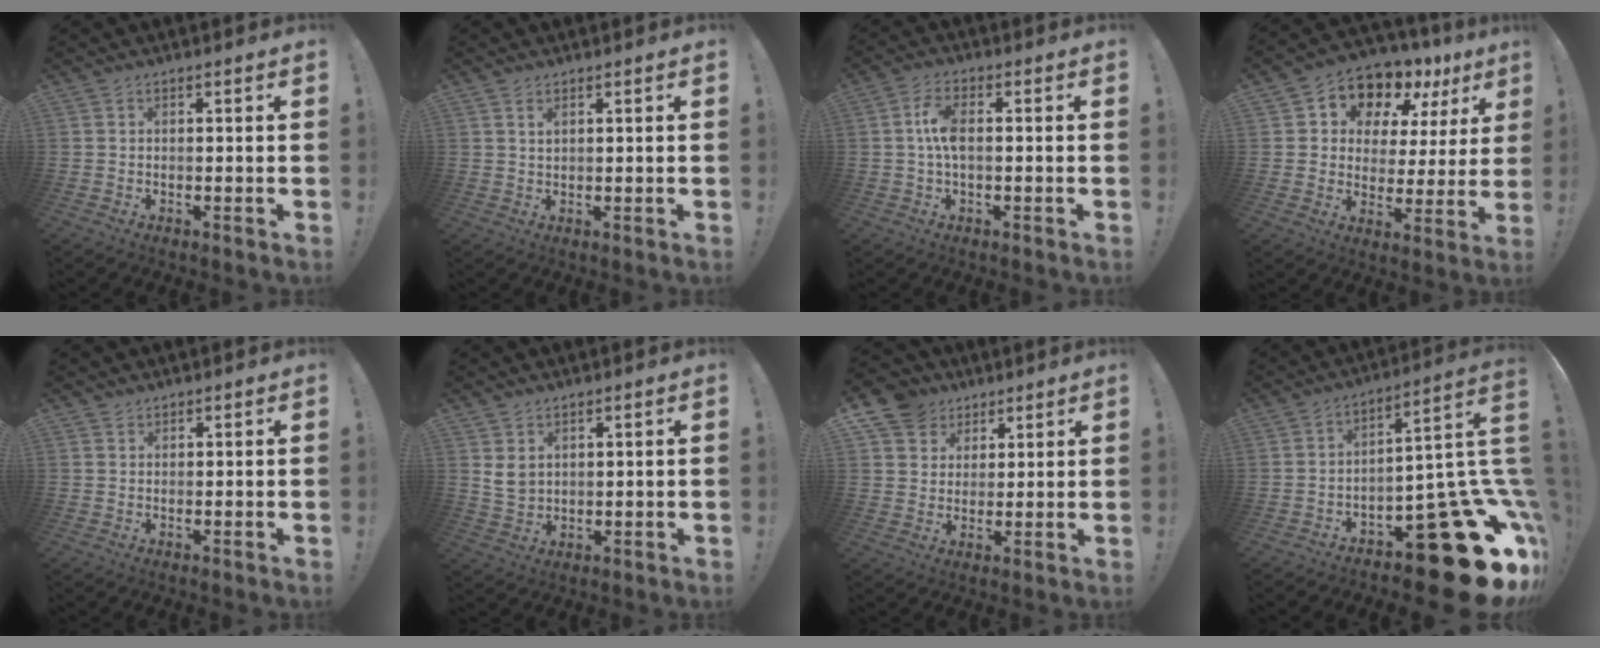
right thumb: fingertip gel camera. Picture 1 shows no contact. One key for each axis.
{"total": 1.5, "fx": 1.0, "fy": 0.6, "fz": 1.0, "tx": -0.021, "ty": -0.001, "tz": 0.018}
{"total": 6.7, "fx": 0.1, "fy": 3.0, "fz": 6.0, "tx": -0.119, "ty": 0.006, "tz": 0.002}
{"total": 11.4, "fx": 8.6, "fy": 6.5, "fz": 3.8, "tx": -0.062, "ty": -0.075, "tz": 0.153}
{"total": 1.2, "fx": 1.0, "fy": 0.6, "fz": 0.1, "tx": 0.003, "ty": -0.005, "tz": 0.019}
{"total": 4.8, "fx": 2.5, "fy": 3.3, "fz": 2.5, "tx": -0.045, "ty": -0.006, "tz": 0.052}
{"total": 9.0, "fx": 5.2, "fy": 7.2, "fz": 1.6, "tx": -0.024, "ty": -0.036, "tz": 0.105}
{"total": 24.3, "fx": -13.9, "fy": 8.3, "fz": 18.2, "tx": -0.162, "ty": 0.061, "tz": -0.211}